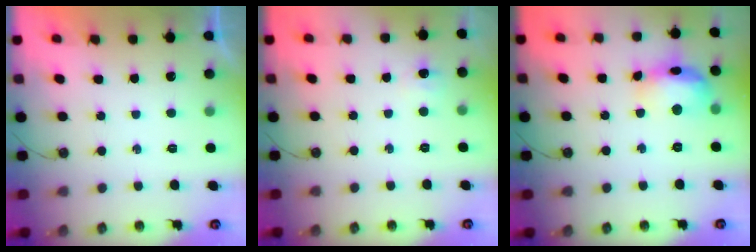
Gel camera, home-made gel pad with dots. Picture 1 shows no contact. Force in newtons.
{"total": 3.6, "press": 3.5, "slide": 0.7}
{"total": 17.8, "press": 14.4, "slide": 10.5}